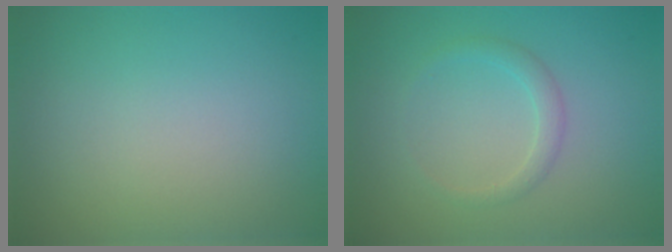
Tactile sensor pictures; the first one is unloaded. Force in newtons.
{"total": 1.5, "press": 1.5, "slide": 0.2}